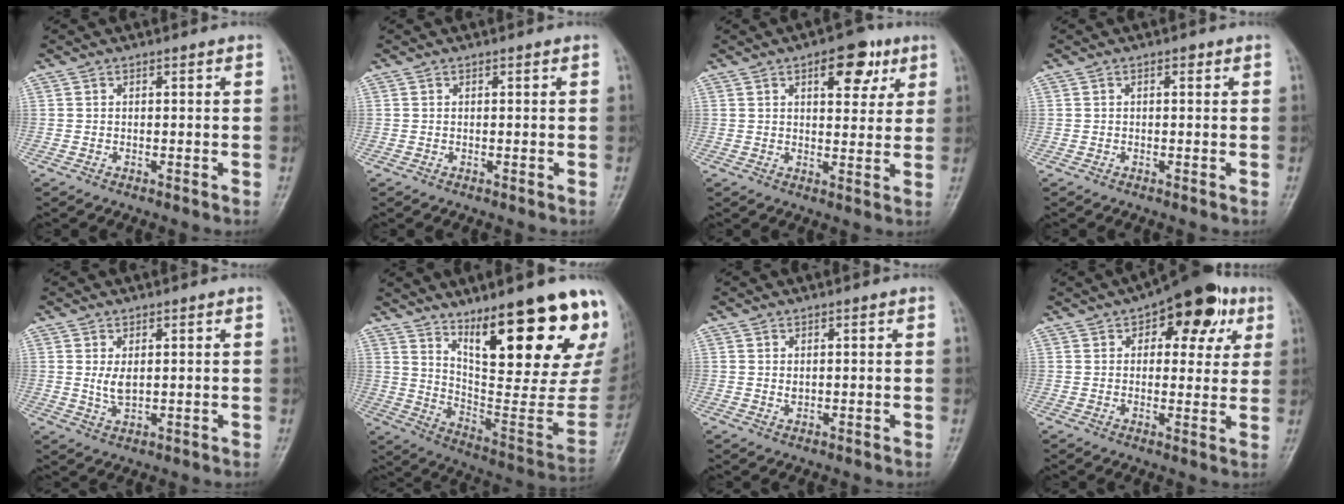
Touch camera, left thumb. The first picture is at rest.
{"total": 0.0}
{"total": 9.0, "force": [4.3, 4.6, 6.4], "torque": [-0.052, -0.013, 0.053]}
{"total": 1.1, "force": [0.3, 0.6, 0.9], "torque": [-0.009, 0.002, 0.002]}
{"total": 3.6, "force": [0.8, 2.0, 2.9], "torque": [-0.049, -0.010, 0.019]}
{"total": 27.7, "force": [15.1, 7.7, 21.9], "torque": [-0.256, -0.068, 0.243]}
{"total": 1.7, "force": [0.5, 1.0, 1.3], "torque": [-0.019, -0.002, 0.011]}
{"total": 14.6, "force": [6.5, 7.6, 10.5], "torque": [-0.086, -0.001, 0.083]}